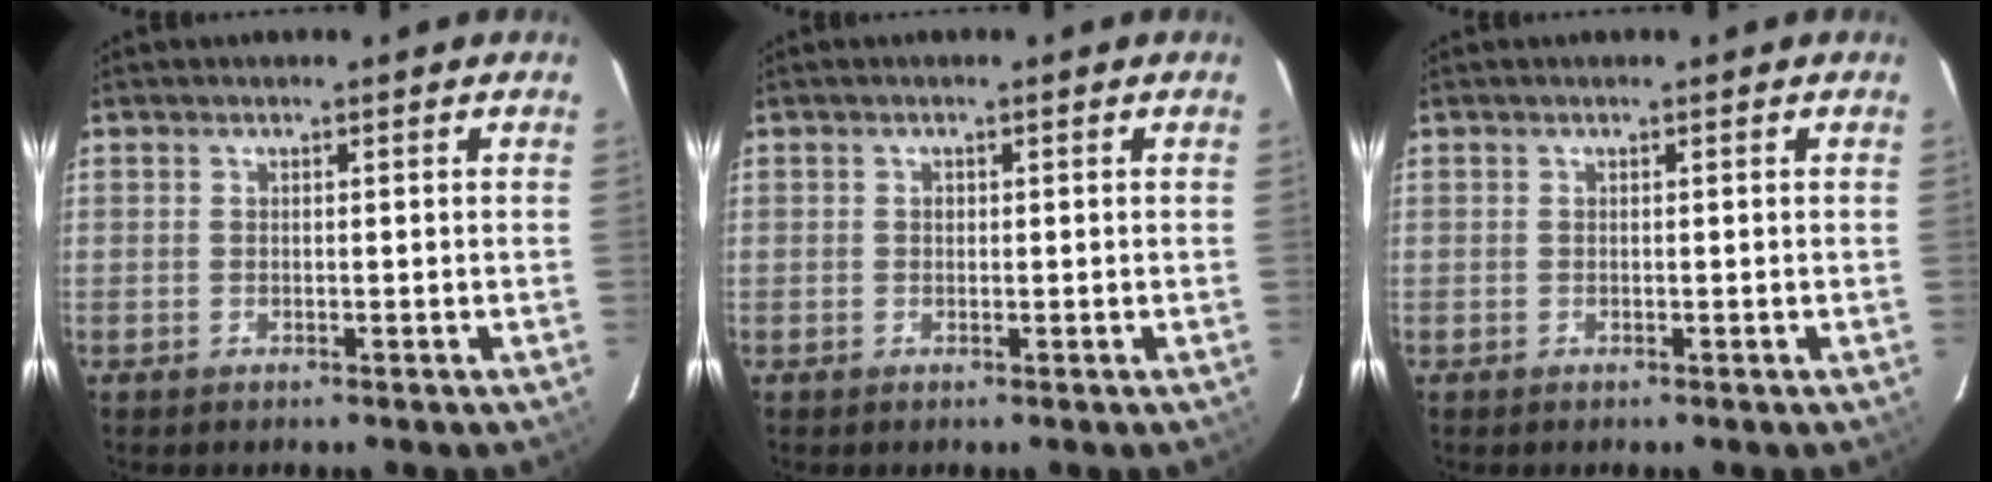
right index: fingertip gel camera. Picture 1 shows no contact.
{"total": 0.6, "force": [0.1, 0.5, 0.1], "torque": [0.000, 0.002, 0.001]}
{"total": 0.0}